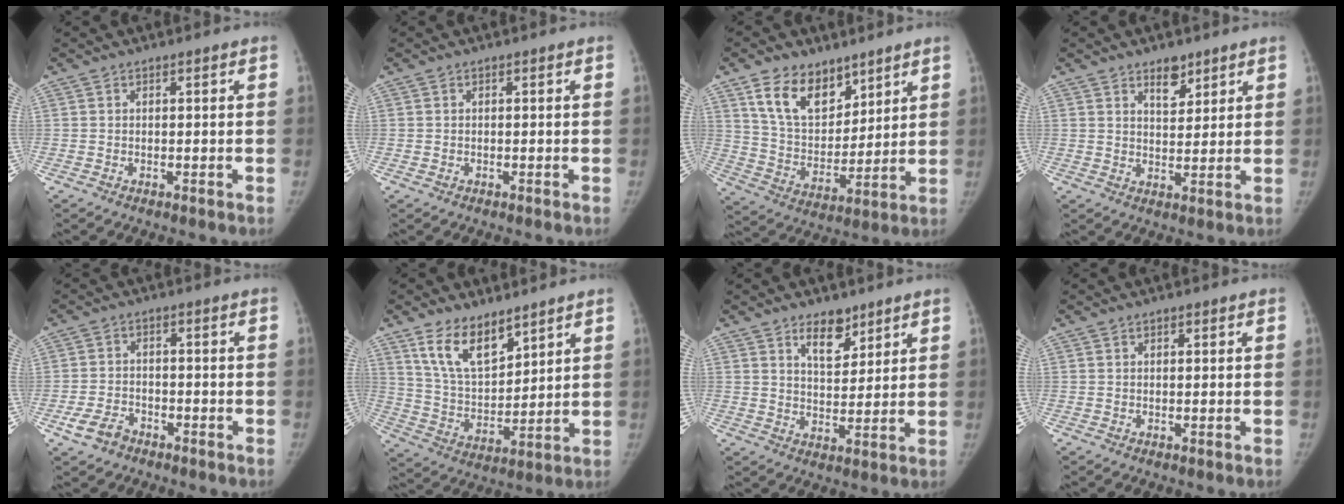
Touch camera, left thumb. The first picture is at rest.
{"total": 0.6, "force": [-0.2, 0.5, 0.2], "torque": [-0.002, 0.001, -0.003]}
{"total": 13.9, "force": [8.6, 8.4, 6.9], "torque": [-0.083, -0.052, 0.165]}
{"total": 4.9, "force": [3.3, 2.5, 2.5], "torque": [-0.015, -0.024, 0.054]}
{"total": 5.0, "force": [-3.0, 3.2, 2.2], "torque": [-0.042, 0.018, -0.052]}
{"total": 12.0, "force": [8.1, 5.7, 6.9], "torque": [-0.099, -0.050, 0.164]}
{"total": 6.9, "force": [4.7, 3.5, 3.7], "torque": [-0.031, -0.034, 0.079]}
{"total": 0.7, "force": [0.4, 0.4, 0.5], "torque": [-0.006, -0.001, 0.005]}